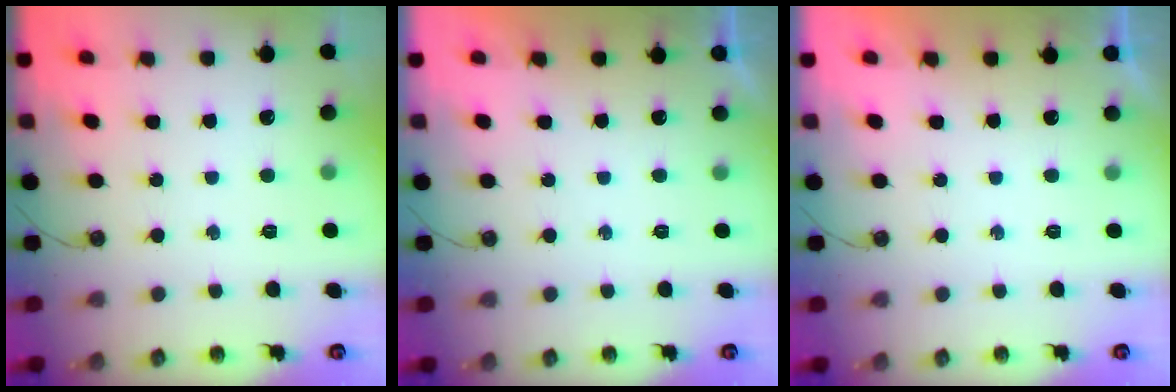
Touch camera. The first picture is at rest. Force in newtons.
{"total": 0.0}
{"total": 0.0}